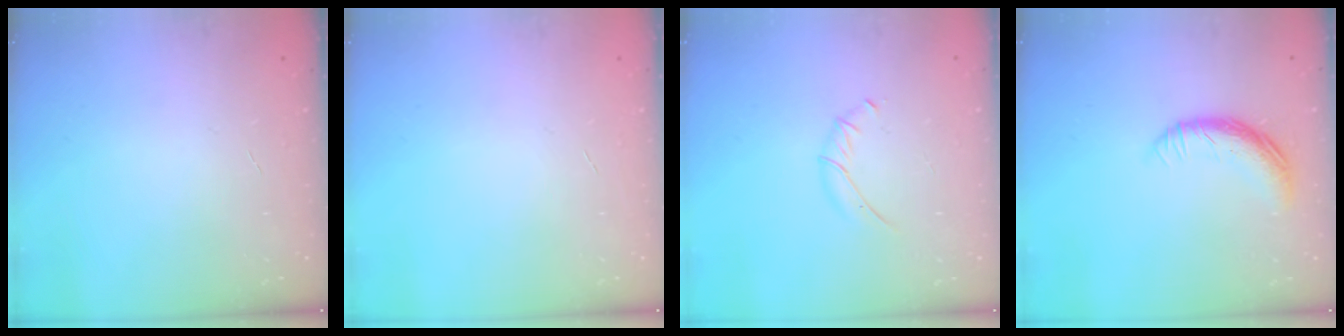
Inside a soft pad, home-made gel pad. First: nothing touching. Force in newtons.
{"total": 0.0}
{"total": 4.4, "press": 4.2, "slide": 1.1}
{"total": 10.6, "press": 10.6, "slide": 0.4}